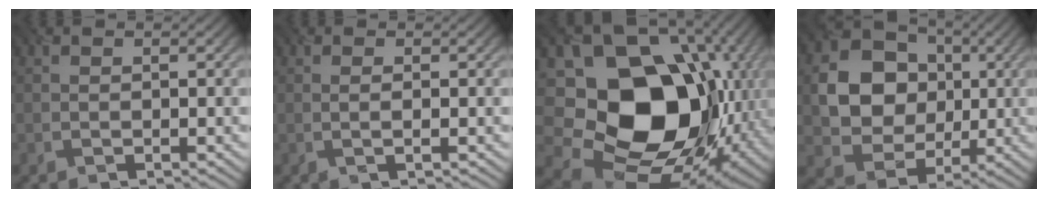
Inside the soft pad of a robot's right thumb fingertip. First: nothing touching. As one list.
[{"total": 0.8, "force": [0.0, 0.2, 0.8], "torque": [-0.014, 0.002, -0.004]}, {"total": 20.1, "force": [-0.3, 16.4, 11.7], "torque": [-0.249, -0.044, 0.038]}, {"total": 10.5, "force": [1.1, 9.0, 5.2], "torque": [-0.113, 0.001, 0.015]}]